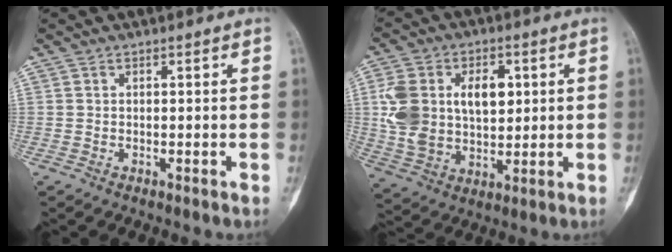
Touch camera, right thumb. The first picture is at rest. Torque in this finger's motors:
{"motor_torque": [1.87, 1.96, 0.52, 0.60, 0.19]}